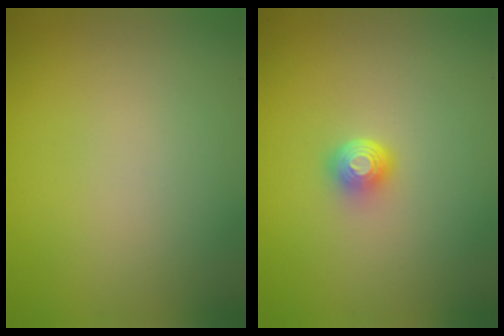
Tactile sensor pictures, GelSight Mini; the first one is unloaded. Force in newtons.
{"total": 2.0, "press": 1.3, "slide": 1.5}